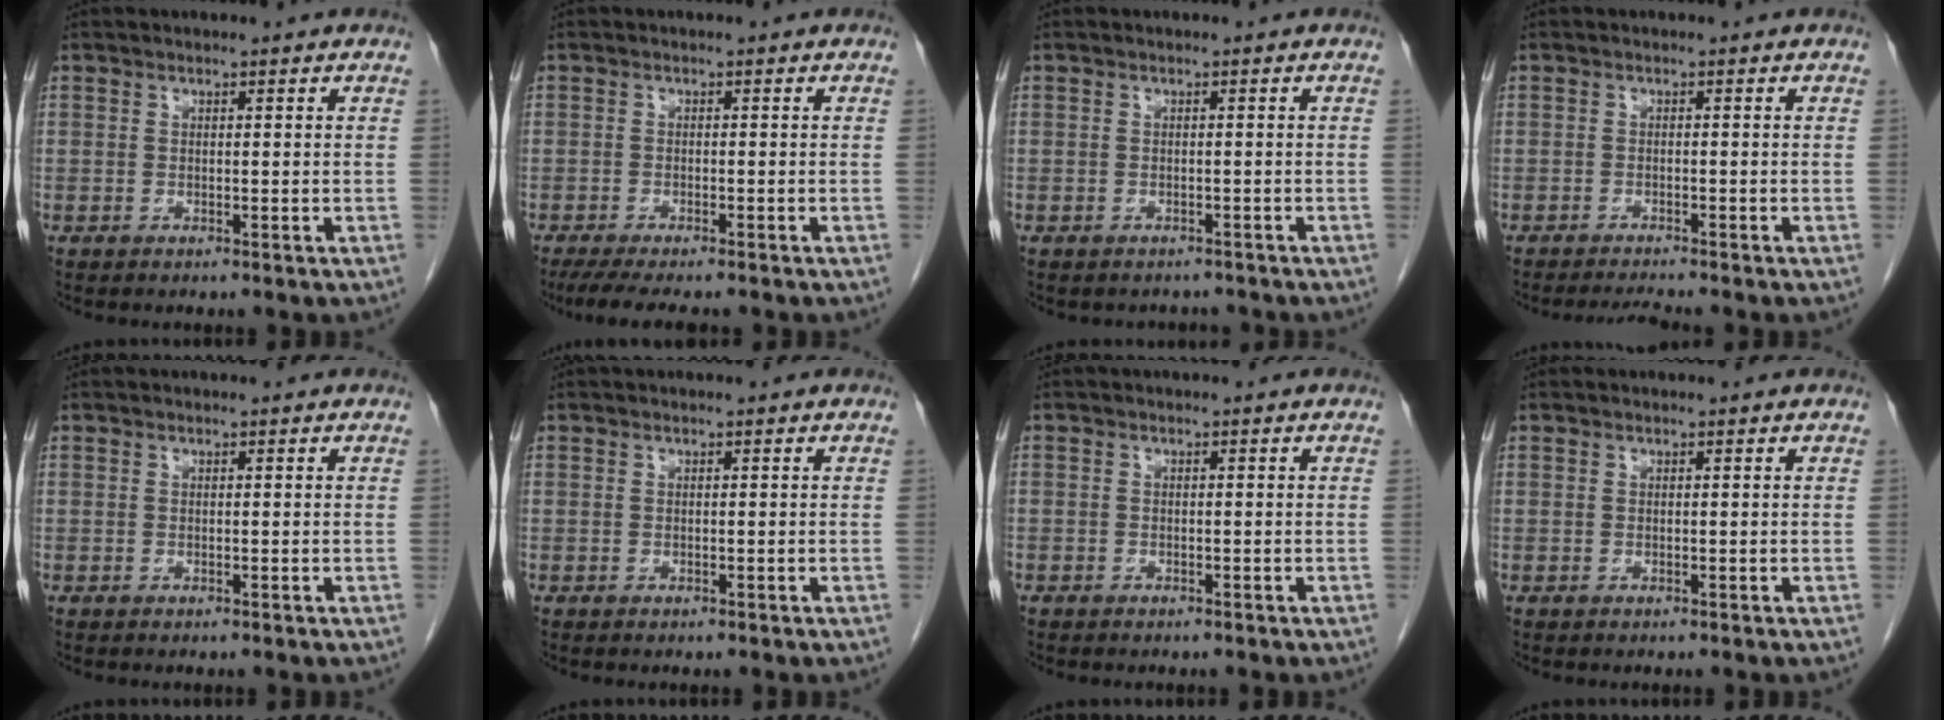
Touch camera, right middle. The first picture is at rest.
{"total": 7.4, "force": [-6.0, 1.1, 4.1], "torque": [-0.062, -0.016, -0.092]}
{"total": 2.4, "force": [-2.2, 1.0, 0.0], "torque": [-0.003, -0.001, -0.030]}
{"total": 2.7, "force": [-2.5, -0.7, 0.7], "torque": [-0.019, -0.014, -0.041]}
{"total": 0.0}
{"total": 0.0}
{"total": 0.8, "force": [-0.6, 0.5, 0.1], "torque": [-0.008, 0.003, -0.011]}
{"total": 0.0}